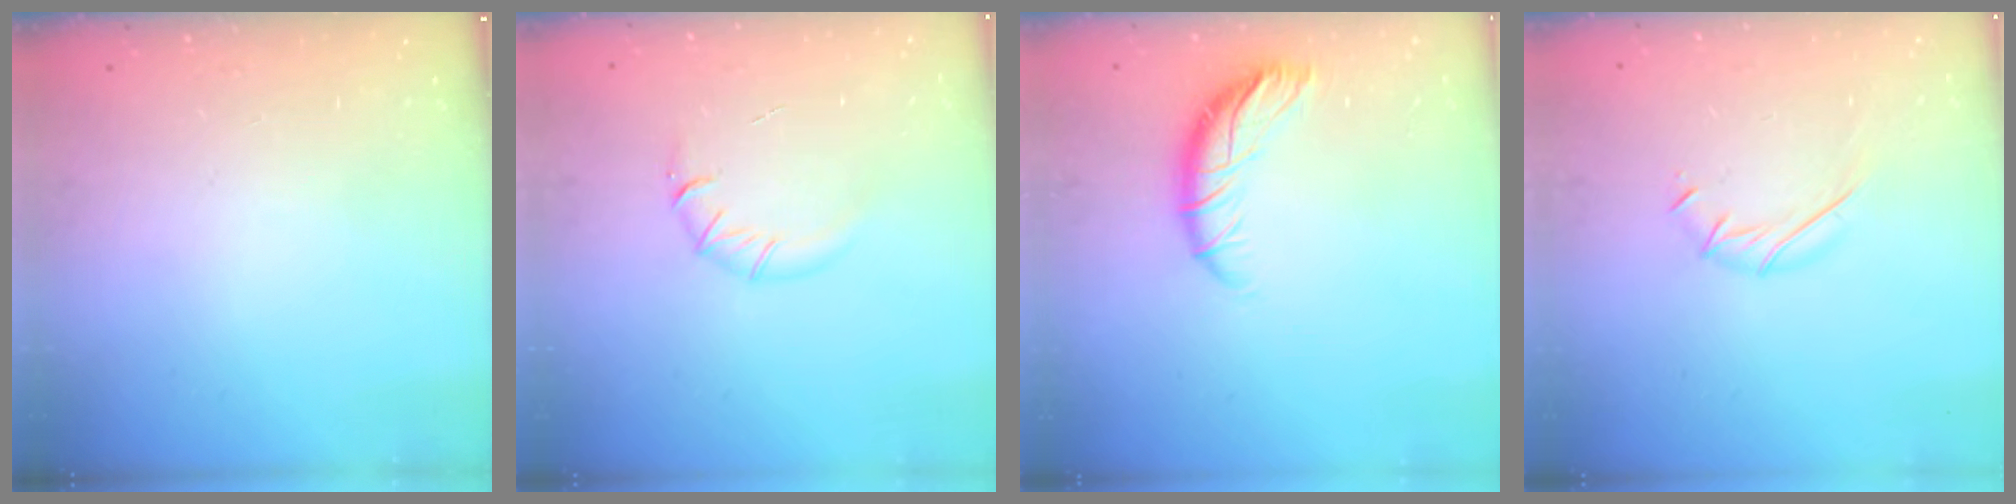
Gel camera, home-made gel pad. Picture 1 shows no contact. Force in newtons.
{"total": 4.6, "press": 4.4, "slide": 1.4}
{"total": 10.1, "press": 10.1, "slide": 0.5}
{"total": 6.0, "press": 6.0, "slide": 0.4}